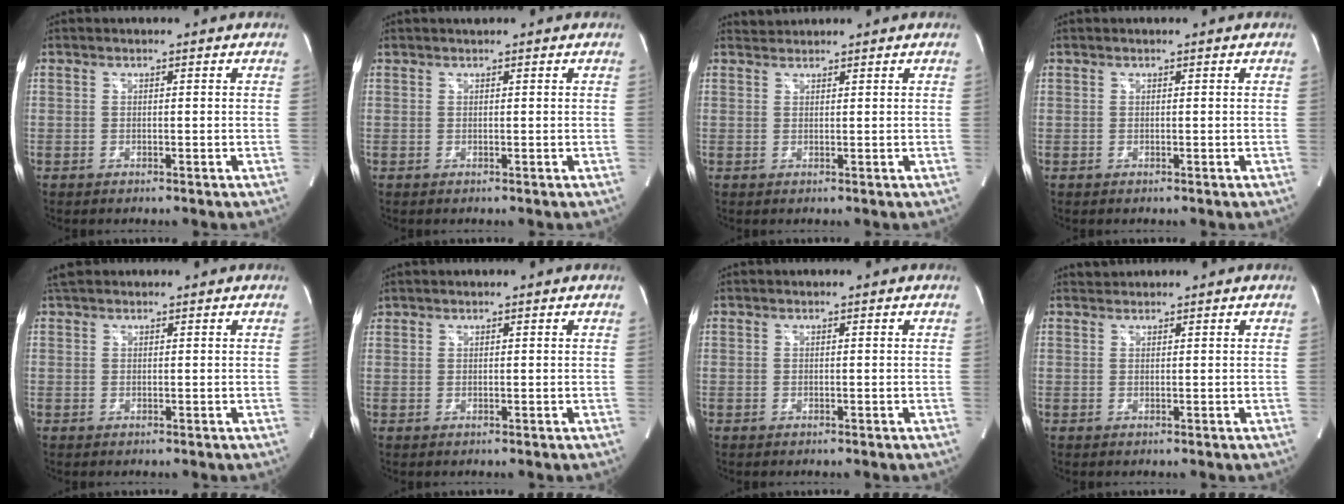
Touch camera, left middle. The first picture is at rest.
{"total": 0.8, "force": [0.8, 0.0, 0.3], "torque": [-0.015, 0.011, 0.016]}
{"total": 1.5, "force": [1.4, -0.1, -0.4], "torque": [-0.008, 0.010, 0.031]}
{"total": 0.0}
{"total": 2.2, "force": [1.8, 1.1, 0.5], "torque": [-0.015, 0.021, 0.032]}
{"total": 0.8, "force": [0.8, 0.3, 0.0], "torque": [-0.005, 0.010, 0.018]}
{"total": 0.0}
{"total": 1.1, "force": [1.1, 0.0, -0.3], "torque": [-0.010, 0.011, 0.024]}